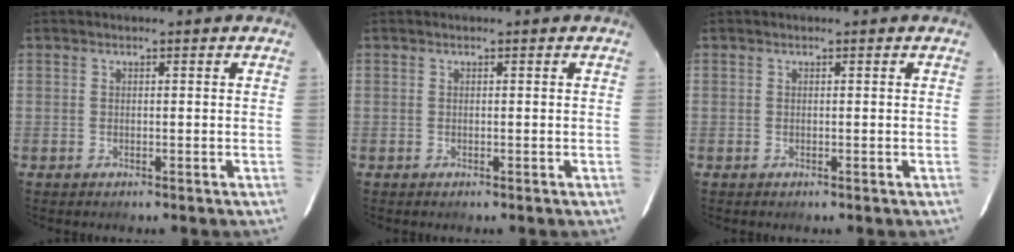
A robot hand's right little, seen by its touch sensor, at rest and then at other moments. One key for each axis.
{"total": 0.0}
{"total": 0.0}